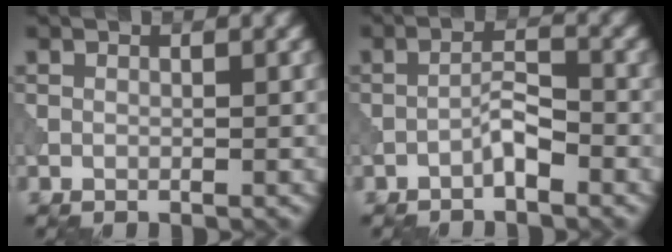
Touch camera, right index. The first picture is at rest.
{"total": 2.0, "force": [-1.3, 0.3, 1.4], "torque": [-0.027, 0.011, -0.026]}